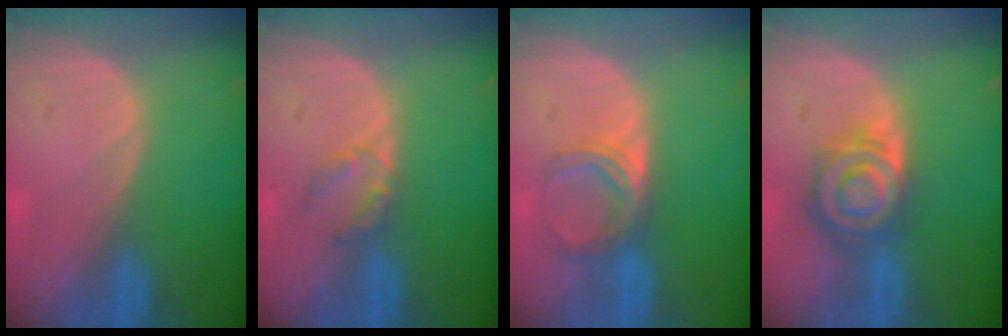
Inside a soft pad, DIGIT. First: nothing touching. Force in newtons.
{"total": 2.8, "press": 2.8, "slide": 0.3}
{"total": 5.1, "press": 4.5, "slide": 2.3}
{"total": 8.0, "press": 7.1, "slide": 3.7}